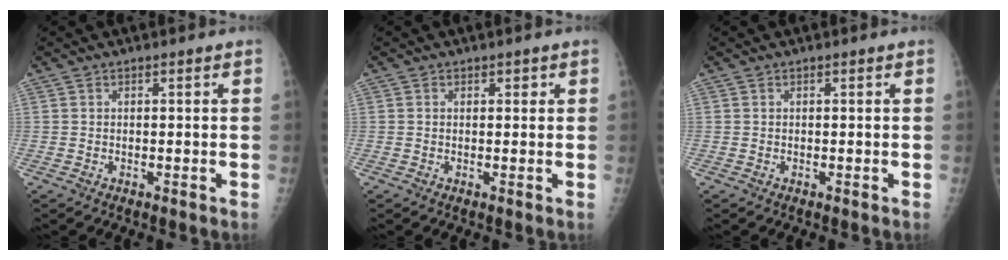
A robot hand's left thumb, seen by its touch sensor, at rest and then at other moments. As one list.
[{"total": 1.2, "force": [0.4, 0.9, 0.6], "torque": [0.003, 0.001, 0.002]}, {"total": 0.0}]